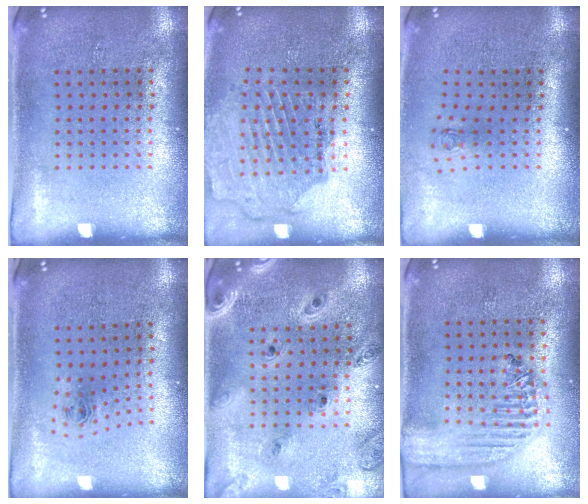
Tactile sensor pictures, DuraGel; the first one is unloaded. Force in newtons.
{"total": 1.6, "press": 1.6, "slide": 0.2}
{"total": 0.7, "press": 0.3, "slide": 0.6}
{"total": 0.8, "press": 0.3, "slide": 0.7}
{"total": 1.4, "press": 1.3, "slide": 0.2}
{"total": 2.0, "press": 1.8, "slide": 0.9}